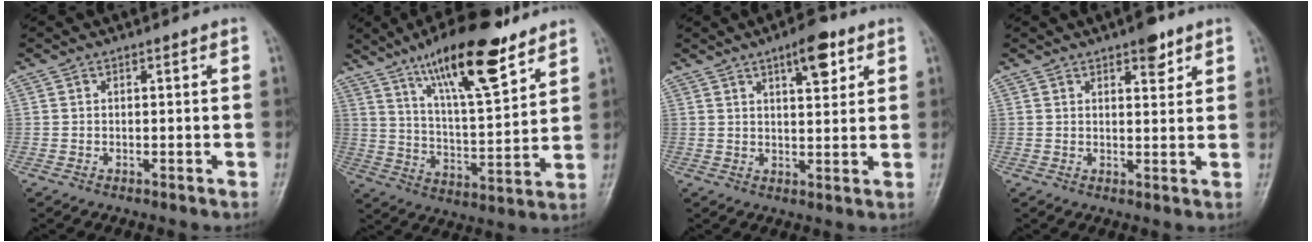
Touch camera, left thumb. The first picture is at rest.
{"total": 18.3, "force": [12.0, 5.0, 12.8], "torque": [-0.188, -0.062, 0.209]}
{"total": 6.9, "force": [3.8, 2.5, 5.2], "torque": [-0.060, -0.018, 0.053]}
{"total": 4.4, "force": [2.9, 1.8, 2.9], "torque": [-0.024, -0.015, 0.039]}